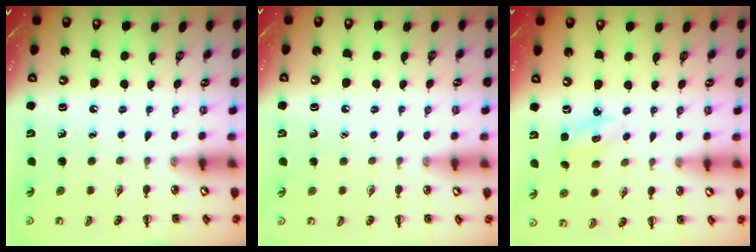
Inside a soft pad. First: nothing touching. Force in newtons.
{"total": 1.4, "press": 1.4, "slide": 0.1}
{"total": 2.8, "press": 2.7, "slide": 0.7}